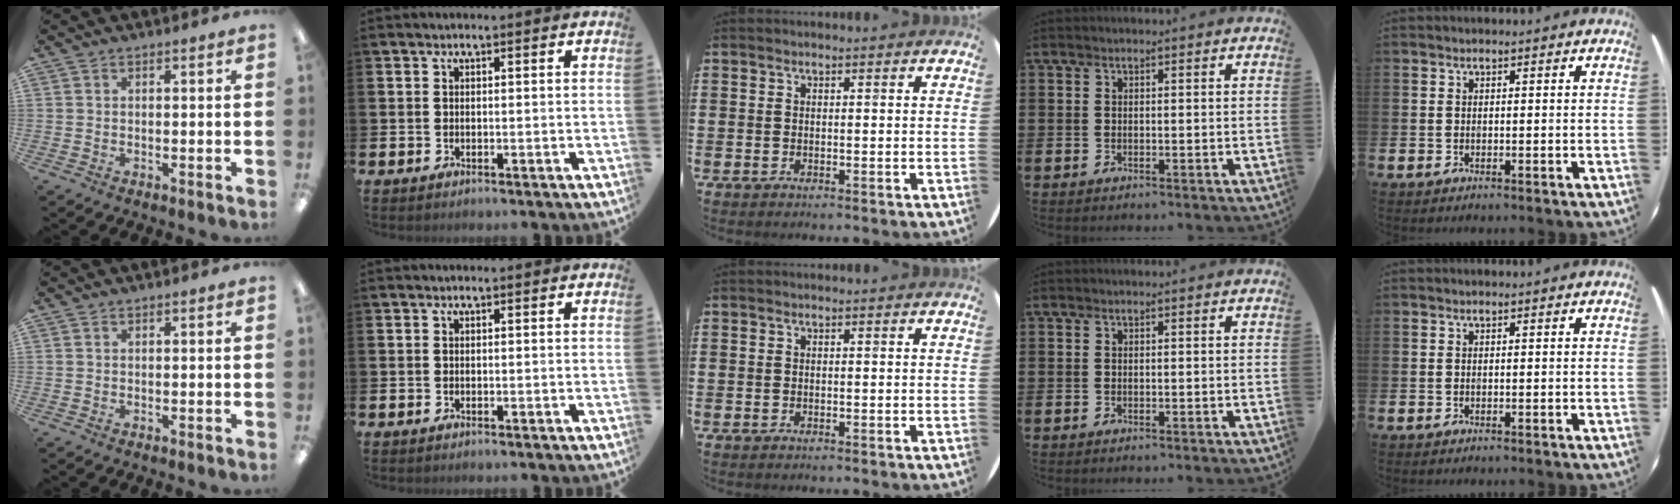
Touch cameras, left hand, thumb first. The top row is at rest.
{}